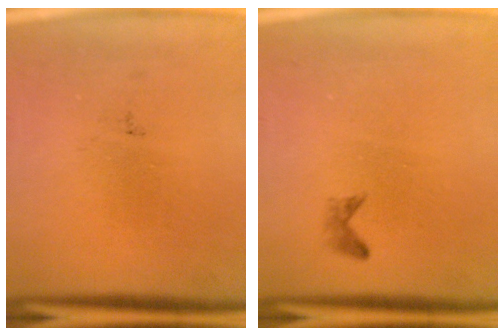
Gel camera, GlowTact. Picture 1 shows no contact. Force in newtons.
{"total": 0.7}